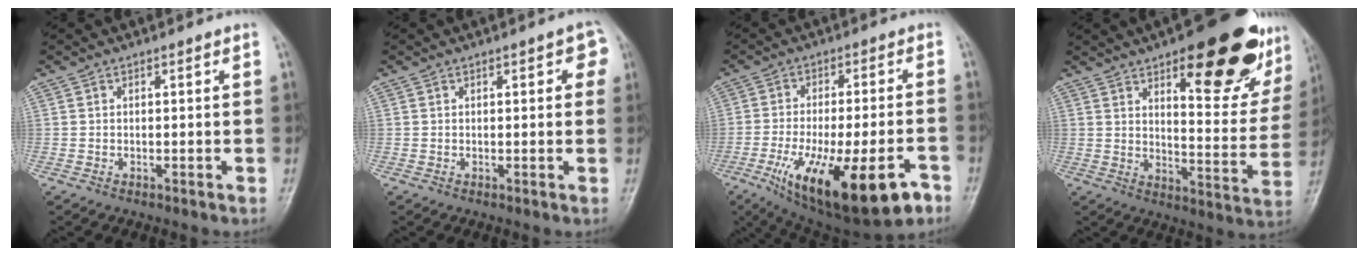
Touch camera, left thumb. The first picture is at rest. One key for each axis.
{"total": 3.8, "fx": 1.4, "fy": 1.5, "fz": 3.3, "tx": -0.026, "ty": 0.001, "tz": 0.009}
{"total": 22.4, "fx": -10.7, "fy": 7.5, "fz": 18.2, "tx": -0.273, "ty": 0.007, "tz": -0.151}
{"total": 25.0, "fx": 14.2, "fy": 8.5, "fz": 18.8, "tx": -0.202, "ty": -0.054, "tz": 0.196}